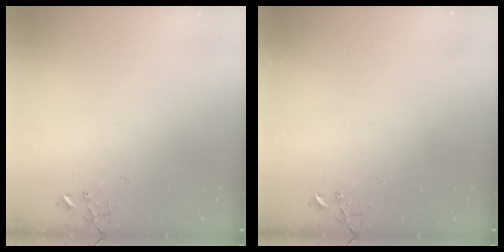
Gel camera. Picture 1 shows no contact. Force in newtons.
{"total": 0.0}